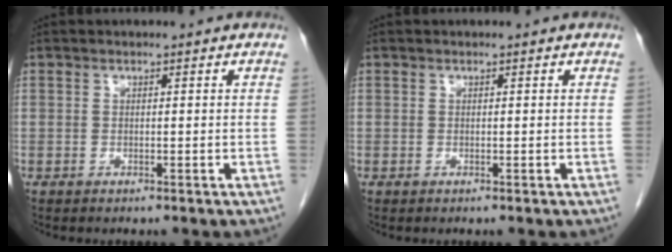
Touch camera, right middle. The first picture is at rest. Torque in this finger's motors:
{"motor_torque": [0.00, -0.01, -0.02, 0.00]}